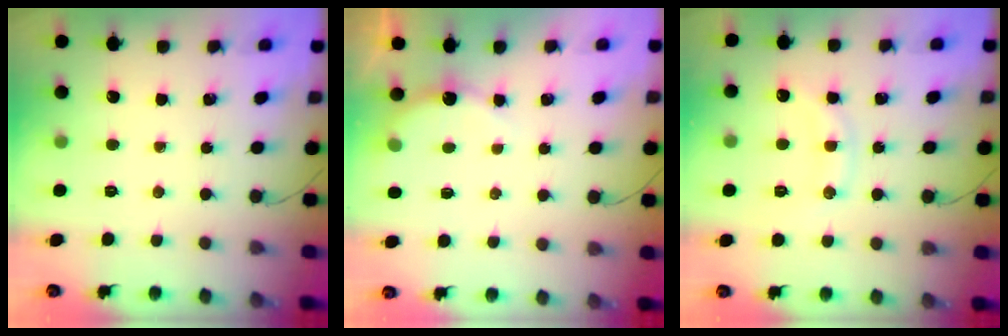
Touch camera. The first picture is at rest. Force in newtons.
{"total": 2.9, "press": 2.9, "slide": 0.5}
{"total": 10.7, "press": 10.7, "slide": 0.8}